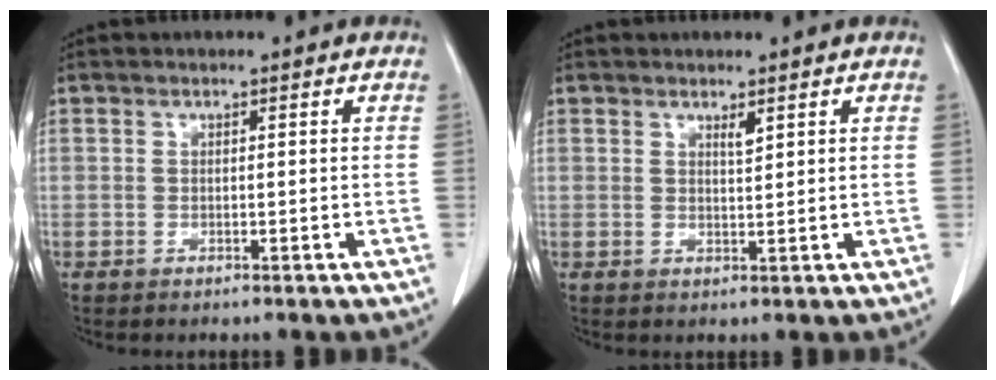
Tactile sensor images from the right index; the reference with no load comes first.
{"total": 1.2, "force": [0.9, 0.2, 0.8], "torque": [-0.018, -0.006, 0.017]}